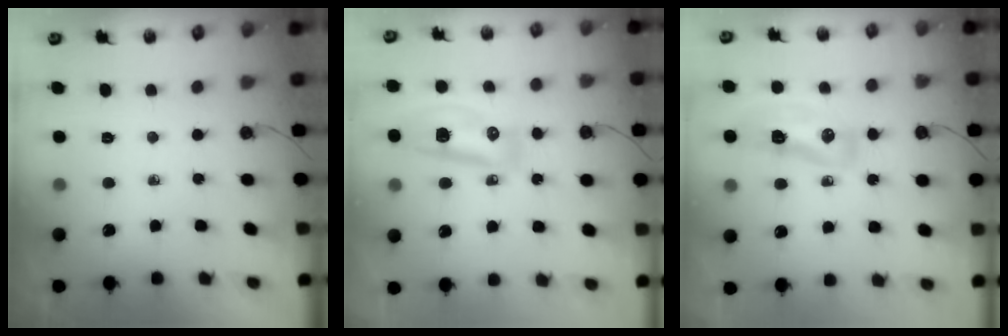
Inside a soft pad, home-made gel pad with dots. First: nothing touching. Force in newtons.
{"total": 14.2, "press": 11.9, "slide": 7.8}
{"total": 12.7, "press": 12.6, "slide": 1.5}